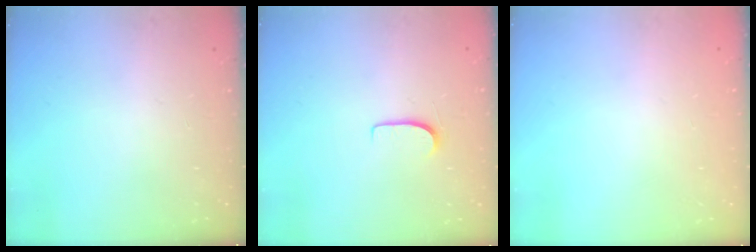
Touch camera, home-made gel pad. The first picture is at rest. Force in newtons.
{"total": 5.8, "press": 5.8, "slide": 0.4}
{"total": 0.0}